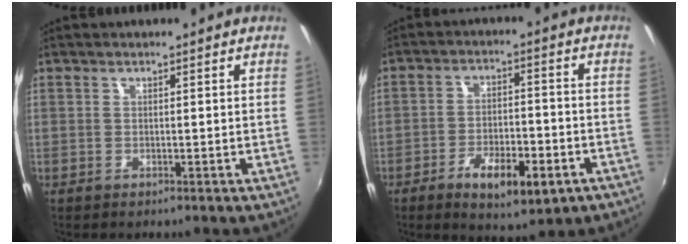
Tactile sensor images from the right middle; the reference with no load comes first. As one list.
[{"total": 11.3, "force": [-6.1, 4.4, 8.5], "torque": [-0.162, -0.006, -0.087]}]